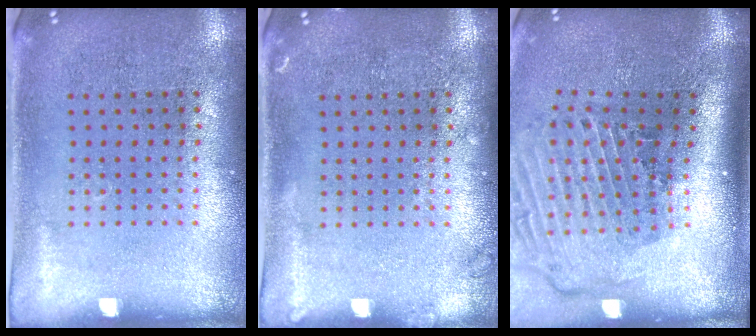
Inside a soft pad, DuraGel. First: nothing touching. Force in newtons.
{"total": 0.7, "press": 0.7, "slide": 0.2}
{"total": 2.9, "press": 2.0, "slide": 2.2}